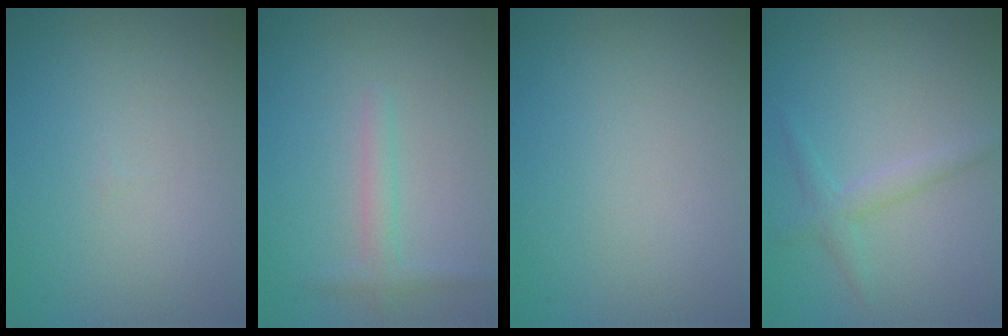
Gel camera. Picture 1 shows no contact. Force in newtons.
{"total": 1.6, "press": 1.6, "slide": 0.1}
{"total": 0.0}
{"total": 1.8, "press": 1.8, "slide": 0.0}